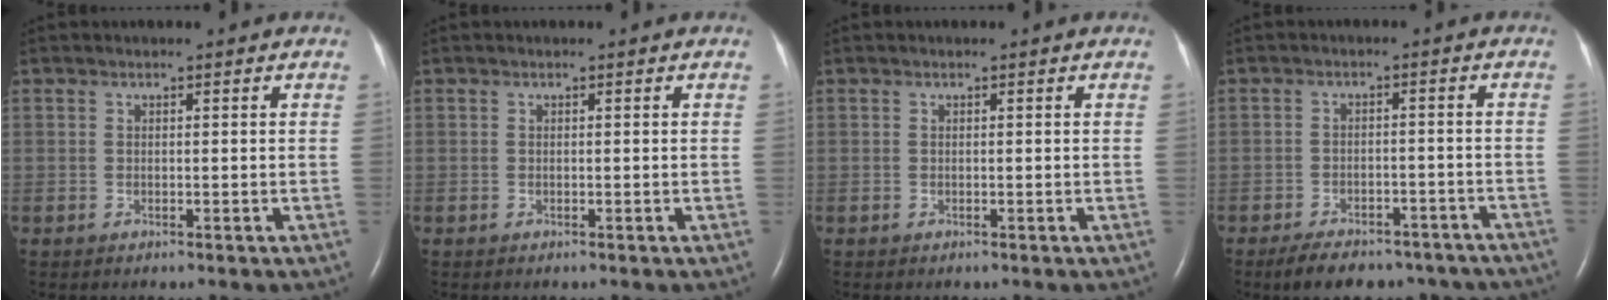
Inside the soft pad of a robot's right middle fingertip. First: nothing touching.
{"total": 0.0}
{"total": 0.0}
{"total": 14.4, "force": [-11.9, 5.9, 5.7], "torque": [-0.097, 0.007, -0.148]}